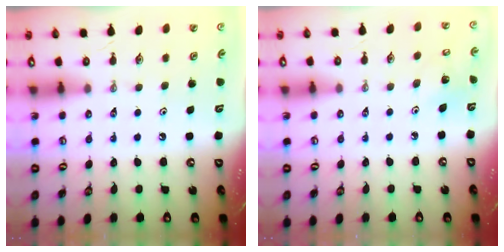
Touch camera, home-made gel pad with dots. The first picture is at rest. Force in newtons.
{"total": 4.8, "press": 4.8, "slide": 0.4}